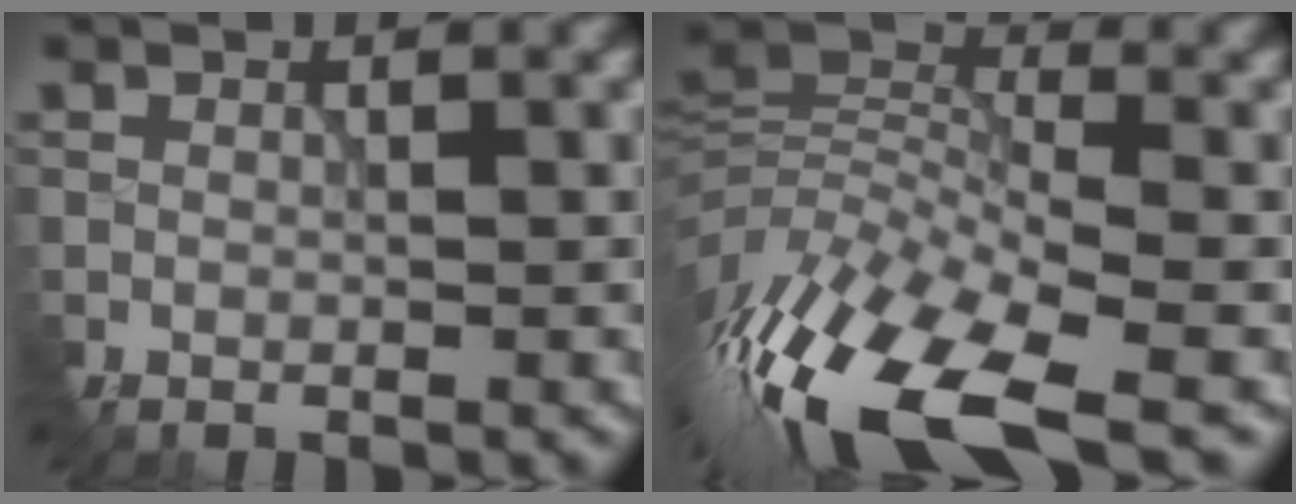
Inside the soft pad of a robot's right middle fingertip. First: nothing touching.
{"total": 13.4, "force": [-7.7, 5.3, 9.5], "torque": [-0.208, 0.006, -0.145]}